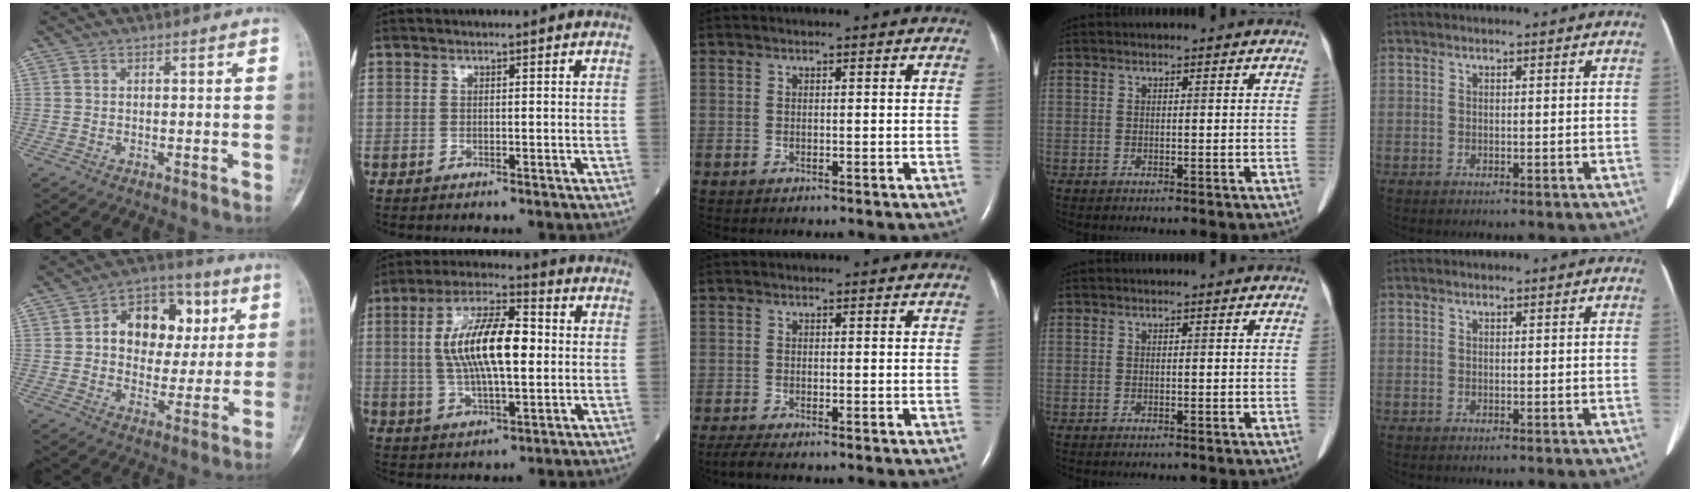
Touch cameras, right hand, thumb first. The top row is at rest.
{"thumb": {"total": 14.8, "force": [3.4, 10.7, 9.7], "torque": [-0.086, 0.012, 0.049]}, "index": {"total": 13.0, "force": [0.5, 2.1, 12.8], "torque": [-0.252, 0.013, 0.008]}, "middle": {"total": 2.1, "force": [-1.7, 0.0, 1.3], "torque": [-0.034, -0.009, -0.032]}}